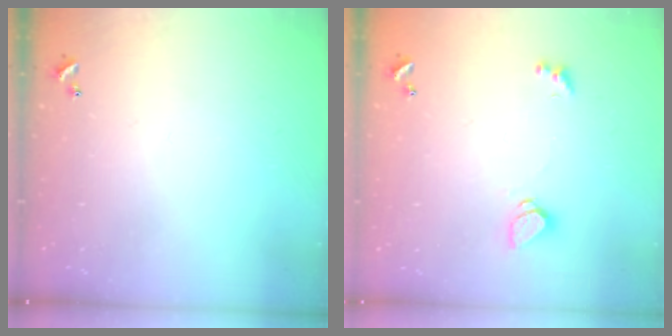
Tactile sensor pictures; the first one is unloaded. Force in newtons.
{"total": 1.2, "press": 1.1, "slide": 0.5}